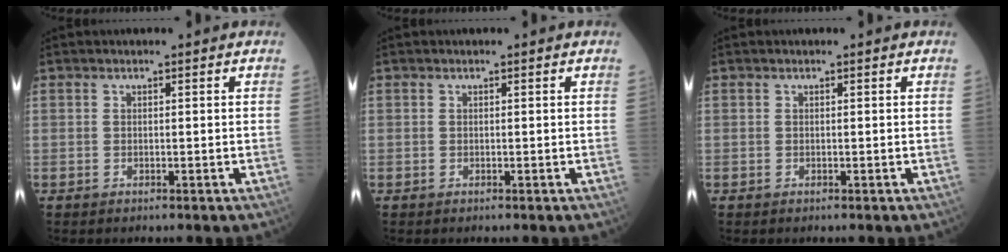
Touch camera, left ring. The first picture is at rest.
{"total": 0.0}
{"total": 0.0}